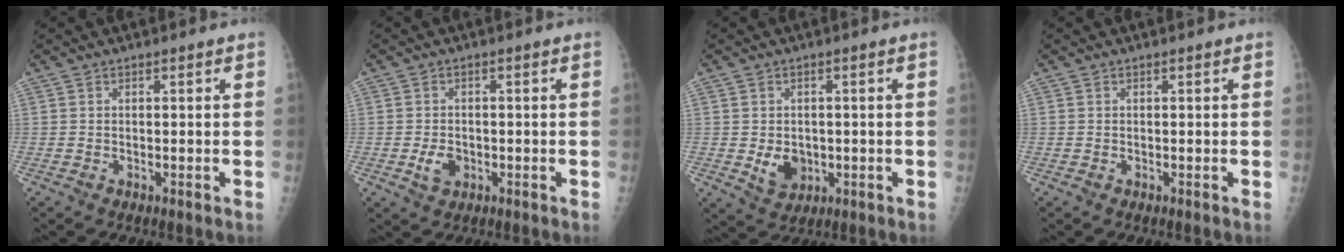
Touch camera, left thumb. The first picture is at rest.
{"total": 3.6, "force": [-1.1, 2.6, 2.3], "torque": [-0.034, 0.006, -0.015]}
{"total": 5.3, "force": [-0.8, 4.2, 3.2], "torque": [-0.031, 0.000, -0.001]}
{"total": 0.0}